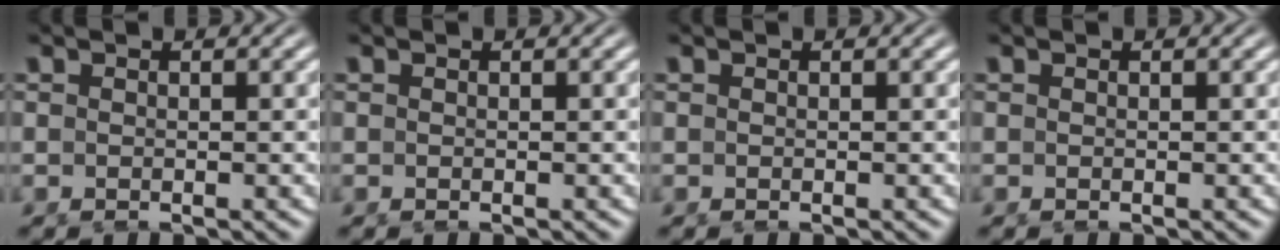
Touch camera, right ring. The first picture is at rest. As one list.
[{"total": 0.0}, {"total": 0.0}, {"total": 0.0}]